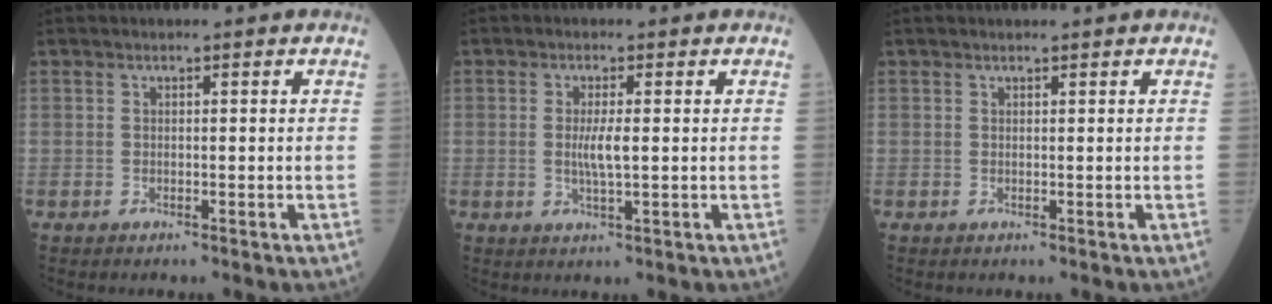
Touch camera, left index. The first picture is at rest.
{"total": 3.0, "force": [0.0, 0.3, 3.0], "torque": [-0.056, -0.005, 0.002]}
{"total": 1.2, "force": [1.1, 0.1, 0.4], "torque": [-0.002, 0.010, 0.018]}